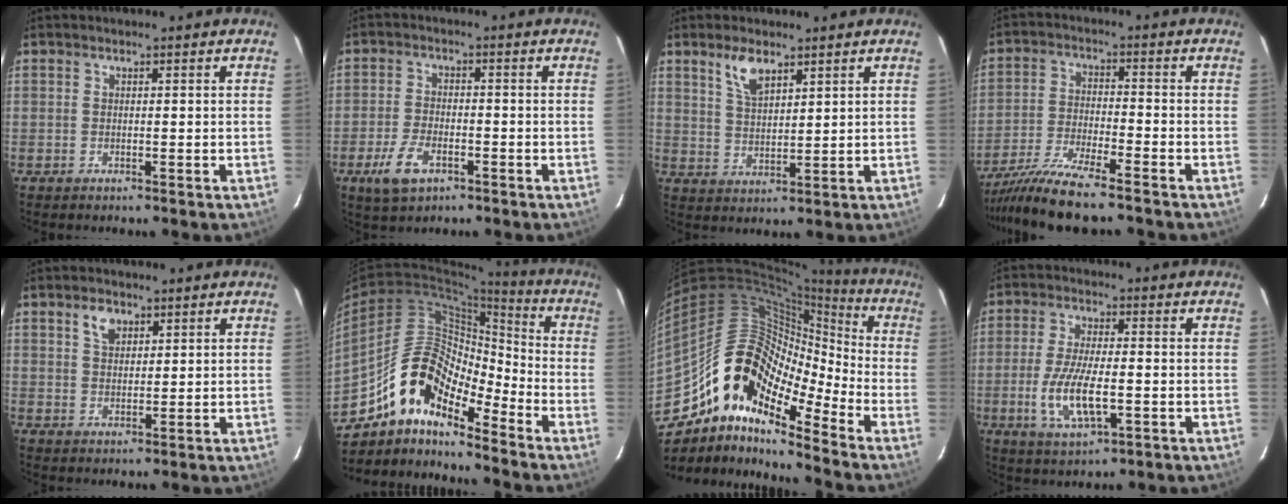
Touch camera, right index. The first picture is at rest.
{"total": 7.3, "force": [-3.8, 3.7, 4.9], "torque": [-0.118, -0.006, -0.068]}
{"total": 5.6, "force": [3.7, 2.3, 3.5], "torque": [-0.065, 0.003, 0.074]}
{"total": 11.2, "force": [-9.6, 0.2, 5.6], "torque": [-0.125, -0.018, -0.178]}
{"total": 3.6, "force": [2.0, 2.3, 2.0], "torque": [-0.031, 0.010, 0.038]}
{"total": 13.7, "force": [-10.3, 4.8, 7.6], "torque": [-0.130, 0.016, -0.203]}
{"total": 18.5, "force": [-12.1, 7.5, 11.8], "torque": [-0.190, 0.001, -0.242]}
{"total": 10.3, "force": [-2.6, 3.6, 9.3], "torque": [-0.191, -0.012, -0.046]}